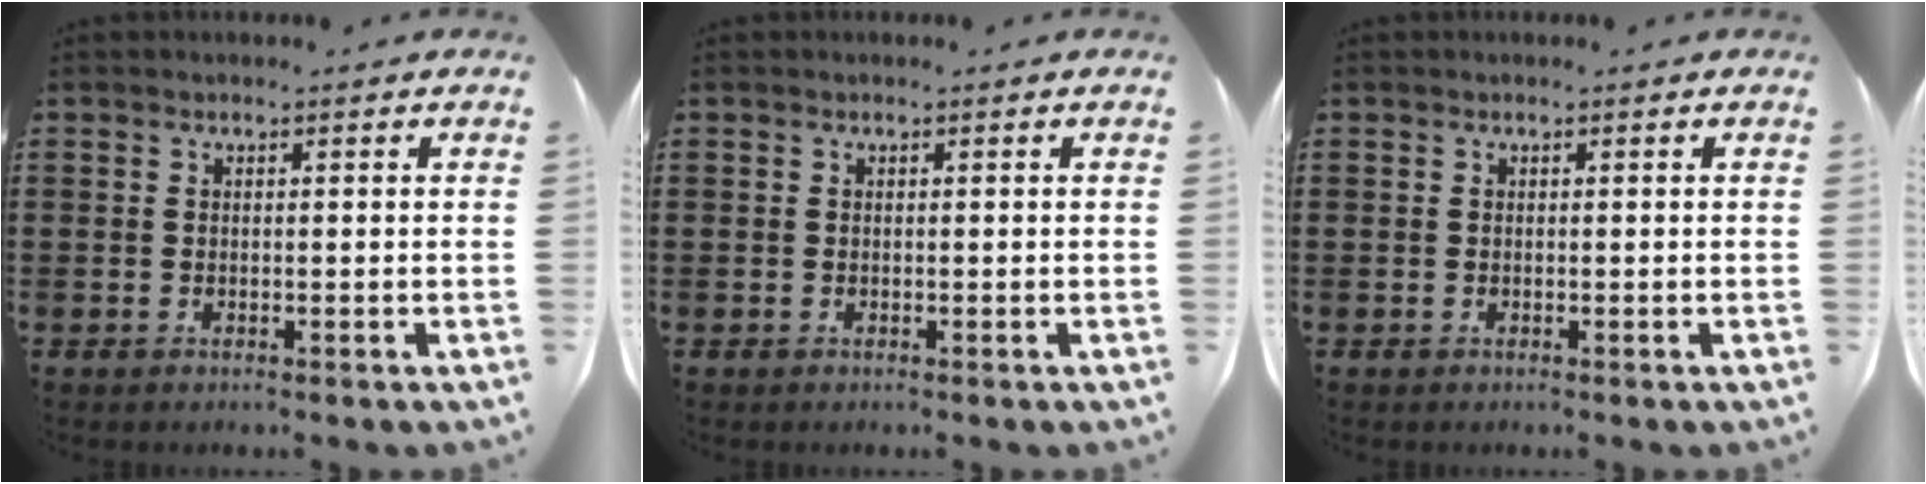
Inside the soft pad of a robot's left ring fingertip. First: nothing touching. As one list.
[{"total": 0.0}, {"total": 0.0}]